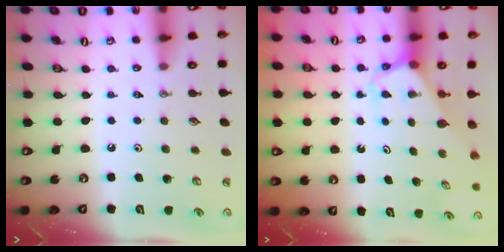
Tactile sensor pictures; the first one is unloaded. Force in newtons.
{"total": 3.2, "press": 3.2, "slide": 0.2}